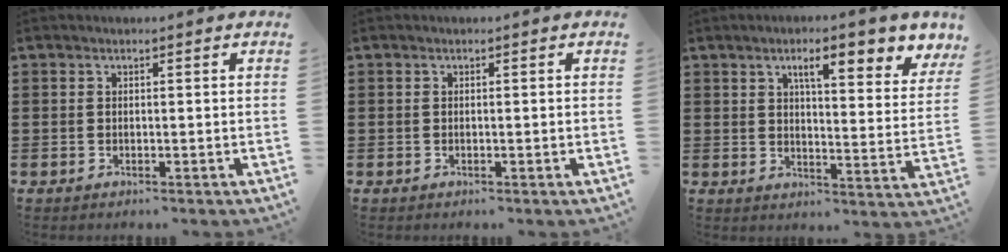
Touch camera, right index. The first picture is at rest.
{"total": 0.5, "force": [-0.1, -0.1, 0.5], "torque": [-0.009, -0.002, -0.001]}
{"total": 7.5, "force": [4.7, 1.4, 5.6], "torque": [-0.090, -0.016, 0.070]}